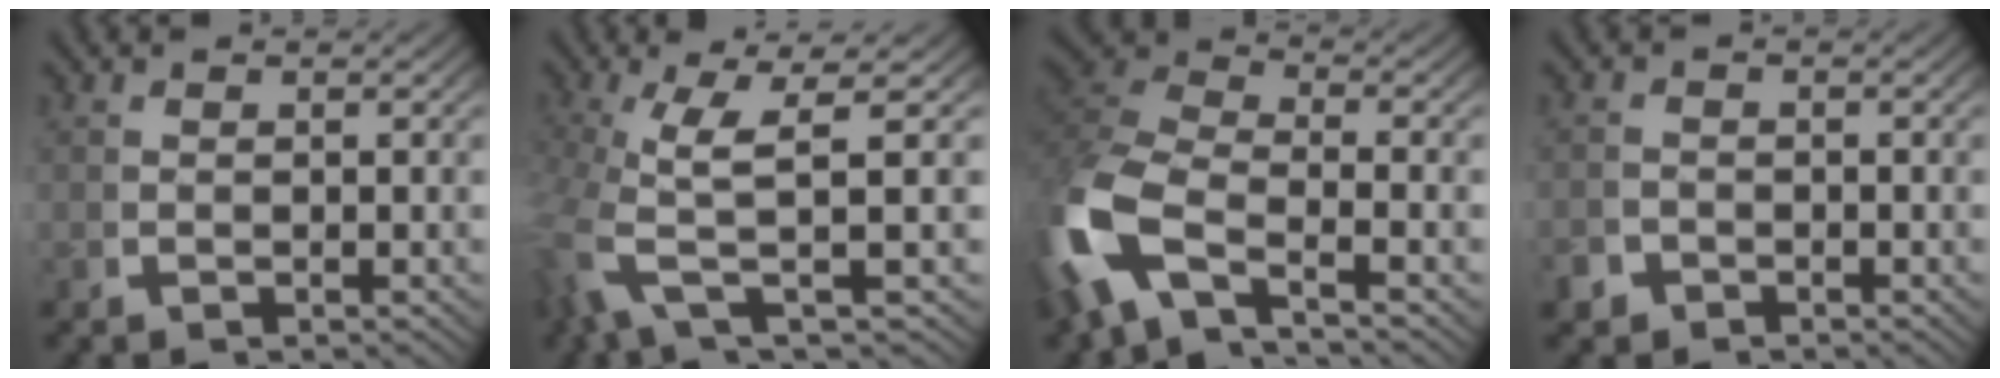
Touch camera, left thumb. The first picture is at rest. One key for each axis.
{"total": 7.1, "fx": 1.6, "fy": 1.8, "fz": 6.7, "tx": -0.144, "ty": -0.002, "tz": 0.026}
{"total": 10.9, "fx": -1.9, "fy": 7.8, "fz": 7.4, "tx": -0.203, "ty": -0.025, "tz": -0.028}
{"total": 2.0, "fx": -1.6, "fy": 1.2, "fz": 0.1, "tx": -0.005, "ty": -0.010, "tz": -0.027}